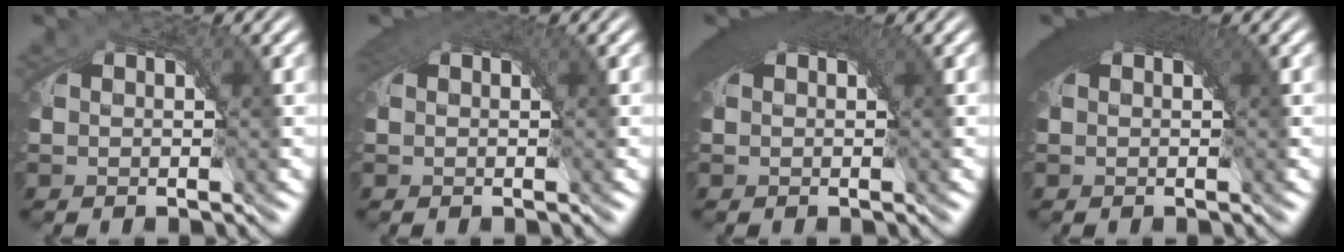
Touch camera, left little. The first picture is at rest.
{"total": 1.2, "force": [0.5, 0.1, 1.1], "torque": [-0.009, -0.001, 0.008]}
{"total": 4.2, "force": [1.5, 1.4, 3.7], "torque": [-0.042, 0.011, 0.018]}
{"total": 5.2, "force": [1.7, 1.8, 4.5], "torque": [-0.054, 0.014, 0.019]}